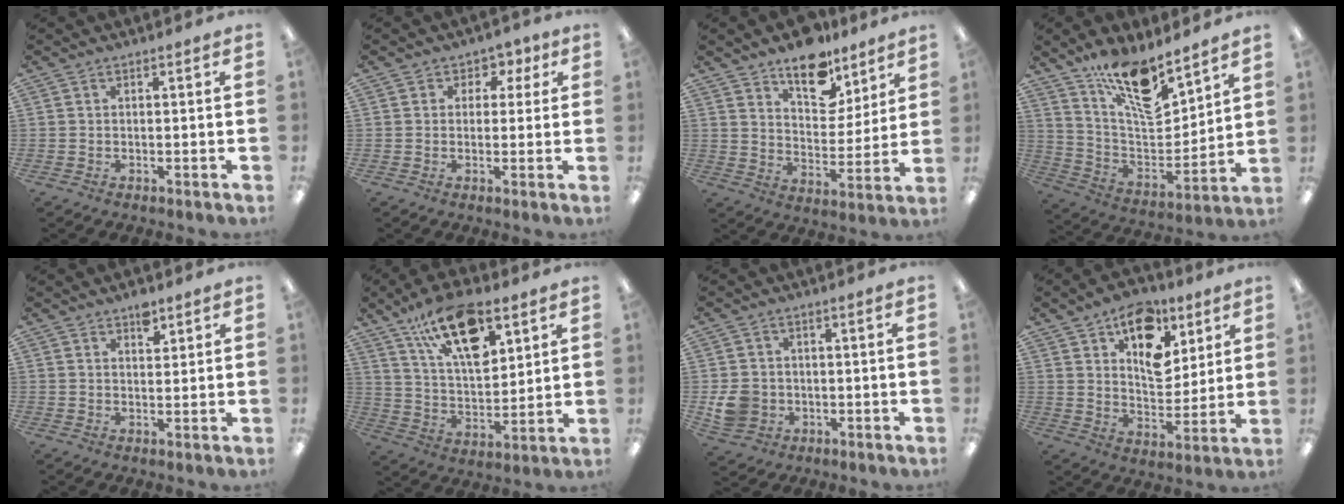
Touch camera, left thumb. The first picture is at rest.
{"total": 3.7, "force": [0.7, 3.5, 1.1], "torque": [-0.006, 0.004, 0.009]}
{"total": 13.6, "force": [10.4, 6.8, 5.5], "torque": [-0.072, -0.067, 0.188]}
{"total": 16.6, "force": [12.7, 5.3, 9.2], "torque": [-0.166, -0.086, 0.221]}
{"total": 3.8, "force": [2.6, 2.0, 2.0], "torque": [-0.011, -0.014, 0.040]}
{"total": 18.8, "force": [11.2, 8.5, 12.4], "torque": [-0.208, -0.044, 0.194]}
{"total": 6.8, "force": [-0.9, 6.2, 2.7], "torque": [-0.057, 0.009, -0.014]}
{"total": 15.6, "force": [8.3, 9.6, 9.0], "torque": [-0.115, -0.035, 0.145]}